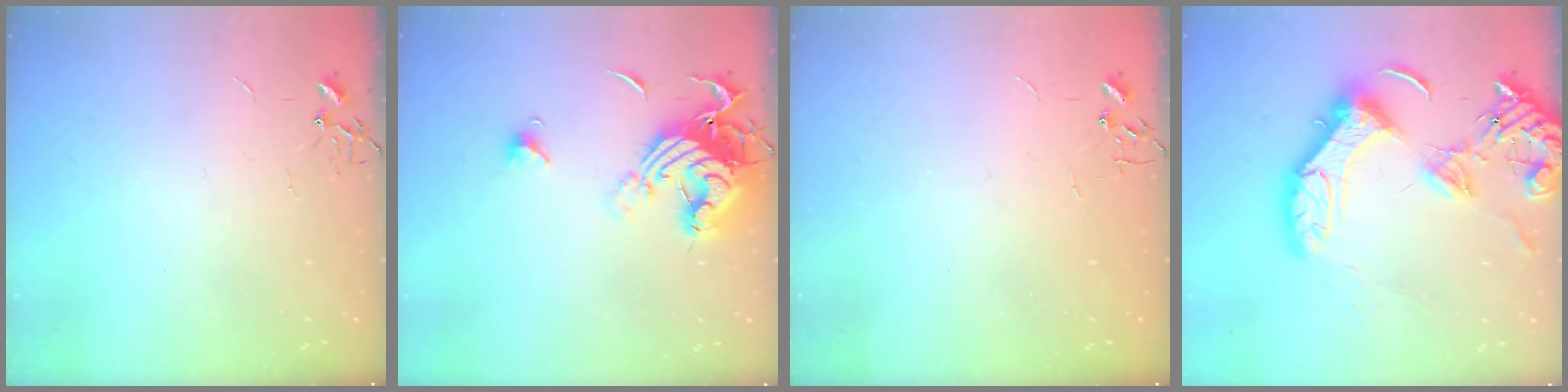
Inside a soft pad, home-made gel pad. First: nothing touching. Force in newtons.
{"total": 15.2, "press": 15.1, "slide": 1.4}
{"total": 0.0}
{"total": 20.1, "press": 19.9, "slide": 2.5}